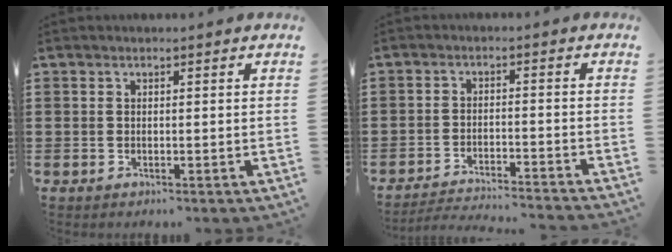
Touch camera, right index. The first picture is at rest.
{"total": 3.2, "force": [-3.2, -0.2, 0.6], "torque": [-0.021, -0.003, -0.070]}